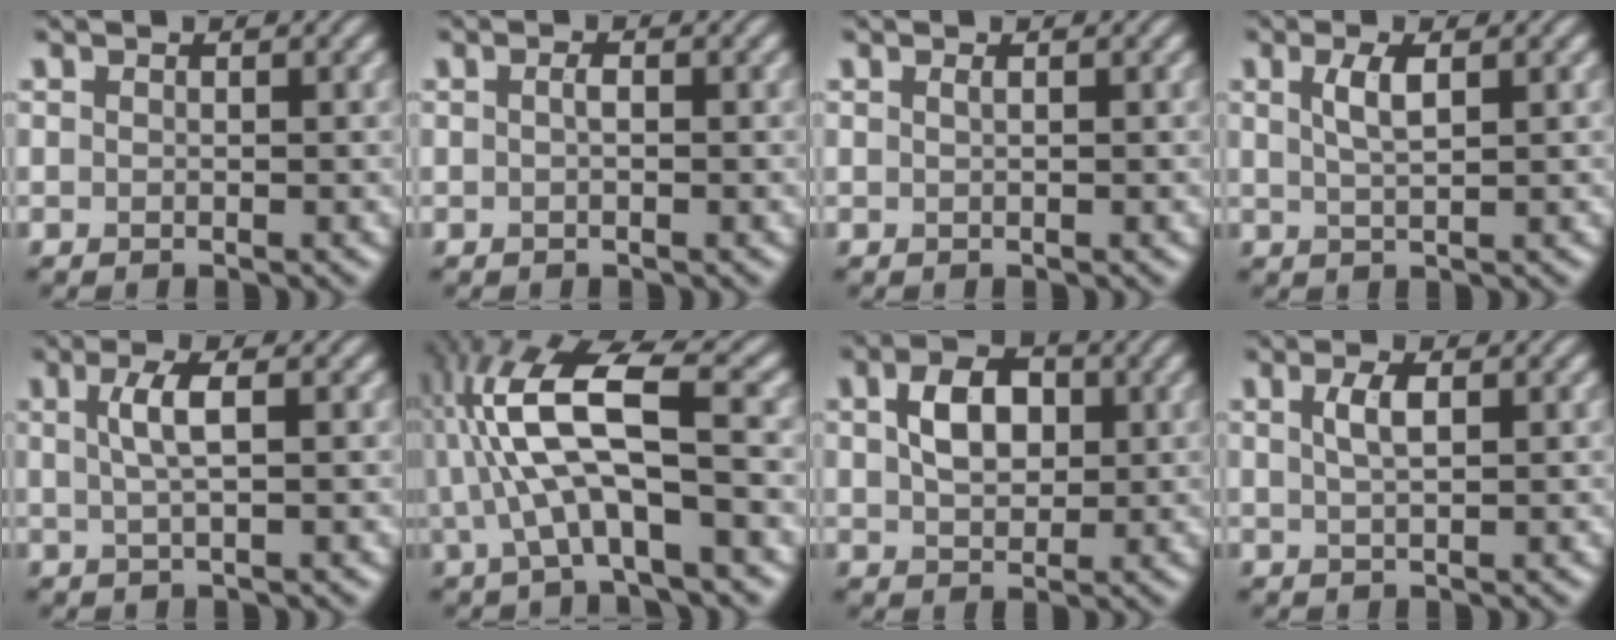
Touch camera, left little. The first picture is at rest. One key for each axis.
{"total": 0.8, "fx": 0.0, "fy": 0.2, "fz": 0.8, "tx": -0.017, "ty": 0.002, "tz": 0.001}
{"total": 0.7, "fx": 0.3, "fy": 0.3, "fz": 0.6, "tx": -0.008, "ty": 0.003, "tz": 0.001}
{"total": 2.5, "fx": 0.9, "fy": 0.6, "fz": 2.2, "tx": -0.043, "ty": 0.003, "tz": 0.018}
{"total": 2.9, "fx": 0.6, "fy": 0.7, "fz": 2.8, "tx": -0.052, "ty": 0.005, "tz": 0.011}
{"total": 9.4, "fx": 0.6, "fy": 2.8, "fz": 9.0, "tx": -0.179, "ty": 0.016, "tz": 0.008}
{"total": 4.6, "fx": 1.0, "fy": 3.0, "fz": 3.3, "tx": -0.065, "ty": 0.008, "tz": 0.016}
{"total": 2.2, "fx": 0.7, "fy": 0.6, "fz": 2.0, "tx": -0.038, "ty": 0.006, "tz": 0.014}